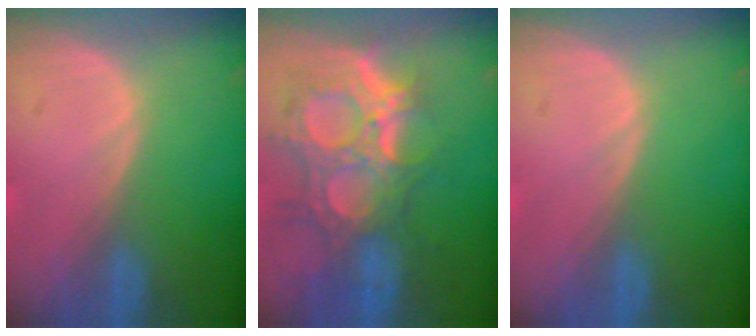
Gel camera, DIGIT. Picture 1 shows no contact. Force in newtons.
{"total": 11.9, "press": 10.7, "slide": 5.3}
{"total": 0.0}